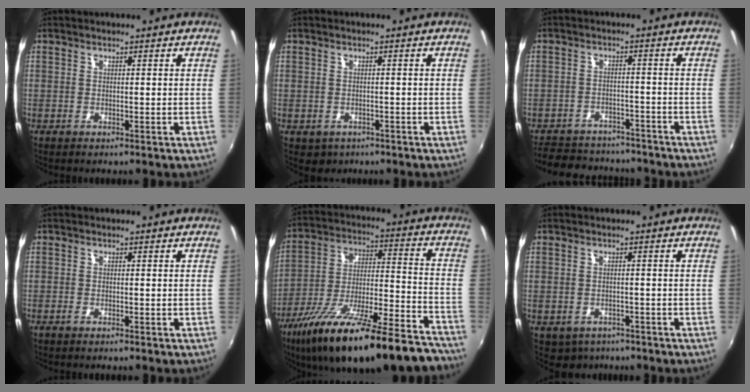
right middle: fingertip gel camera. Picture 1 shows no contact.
{"total": 2.4, "force": [-0.9, 2.1, 0.7], "torque": [-0.020, -0.005, -0.008]}
{"total": 15.3, "force": [-12.9, 6.4, 5.1], "torque": [-0.126, 0.015, -0.177]}
{"total": 0.9, "force": [-0.8, 0.1, 0.4], "torque": [-0.009, -0.003, -0.016]}
{"total": 28.9, "force": [-22.2, 6.5, 17.3], "torque": [-0.280, -0.044, -0.332]}
{"total": 3.9, "force": [-2.5, 2.9, 0.9], "torque": [-0.026, -0.009, -0.030]}